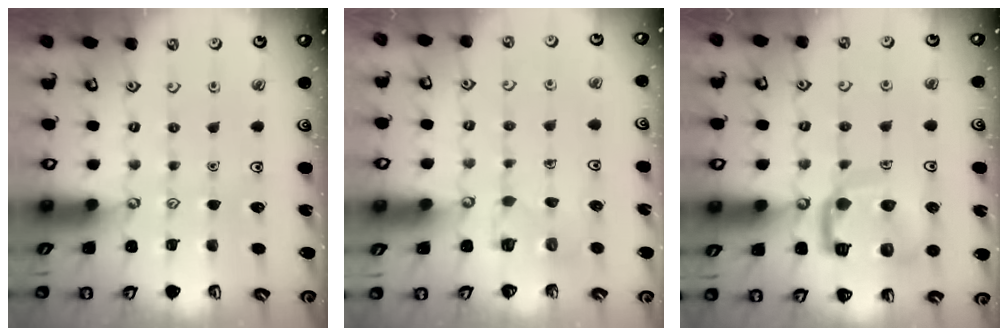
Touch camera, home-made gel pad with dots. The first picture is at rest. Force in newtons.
{"total": 5.8, "press": 5.8, "slide": 0.3}
{"total": 13.2, "press": 13.1, "slide": 1.4}